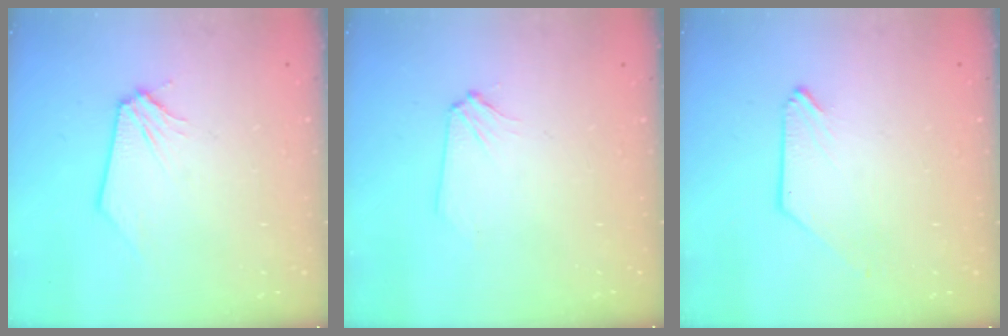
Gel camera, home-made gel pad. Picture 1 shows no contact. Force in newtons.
{"total": 2.2, "press": 2.2, "slide": 0.3}
{"total": 0.0}